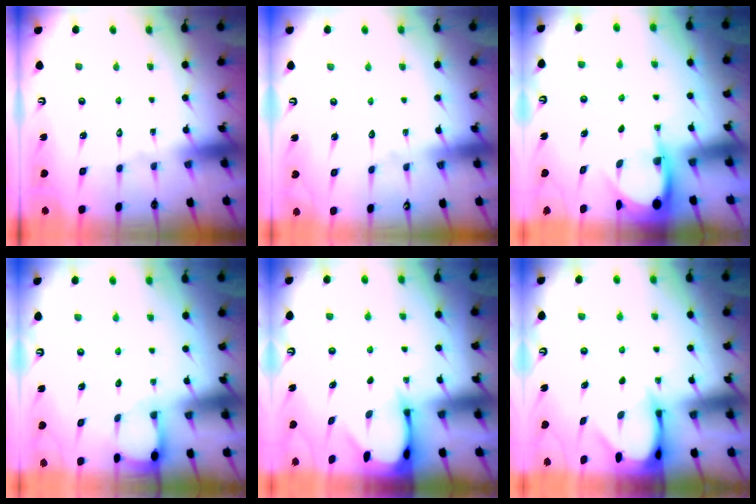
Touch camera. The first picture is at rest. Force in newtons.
{"total": 3.9, "press": 3.9, "slide": 0.3}
{"total": 3.9, "press": 3.9, "slide": 0.4}
{"total": 2.0, "press": 1.9, "slide": 0.3}
{"total": 2.5, "press": 2.5, "slide": 0.5}
{"total": 3.3, "press": 3.3, "slide": 0.3}